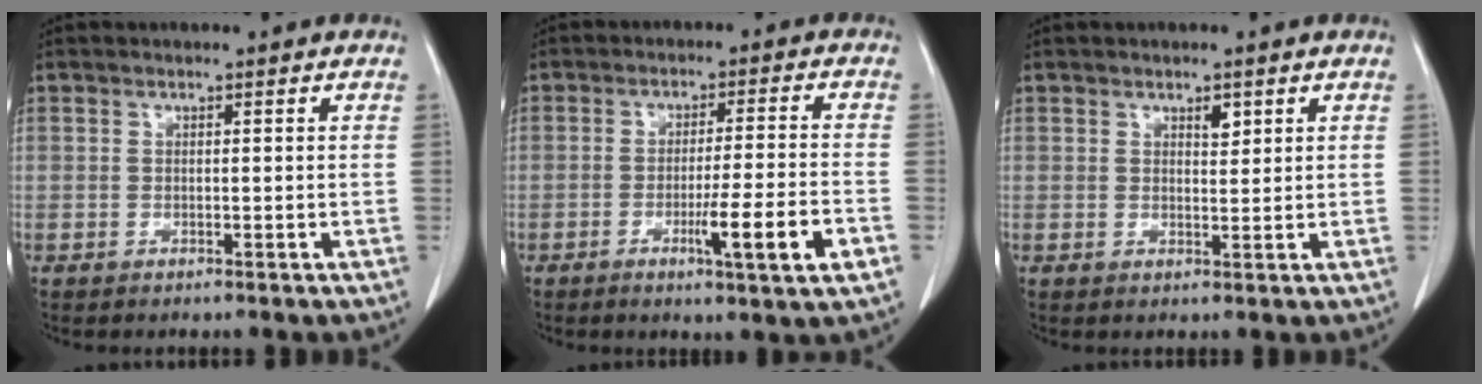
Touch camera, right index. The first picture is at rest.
{"total": 9.1, "force": [-3.5, -0.5, 8.4], "torque": [-0.126, -0.016, -0.056]}
{"total": 1.8, "force": [1.1, 0.7, 1.2], "torque": [-0.018, -0.005, 0.017]}